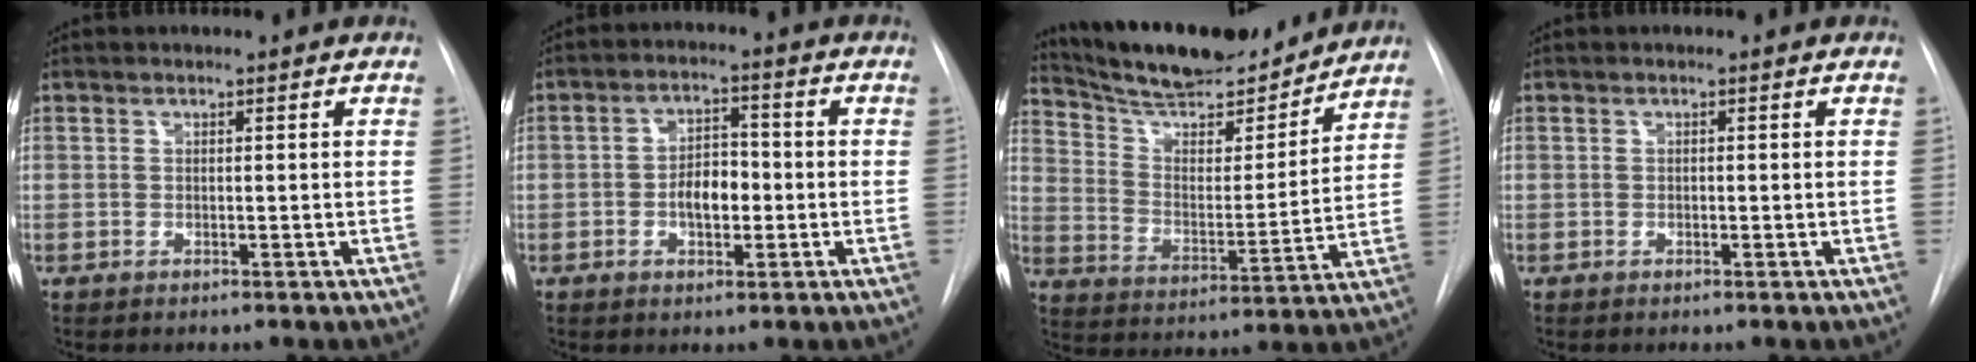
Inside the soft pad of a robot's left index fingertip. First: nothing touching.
{"total": 5.2, "force": [-1.1, 2.8, 4.2], "torque": [-0.073, 0.012, -0.018]}
{"total": 19.3, "force": [17.8, 3.6, 6.7], "torque": [-0.112, -0.004, 0.281]}
{"total": 0.0}